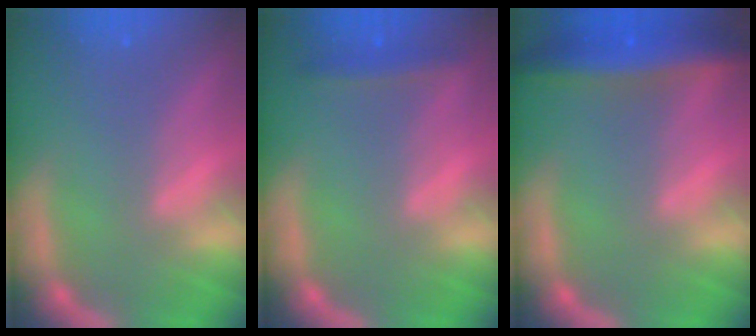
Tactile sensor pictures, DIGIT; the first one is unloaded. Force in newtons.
{"total": 1.9}
{"total": 6.5}